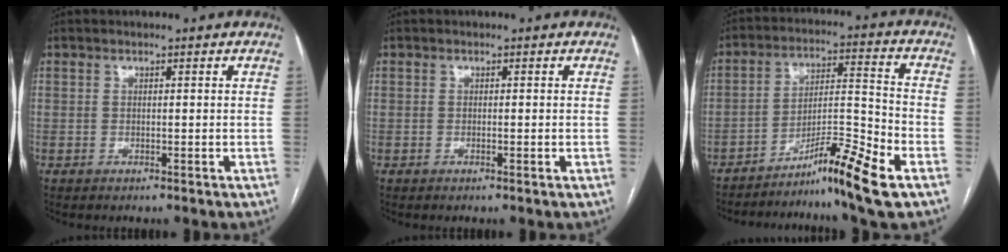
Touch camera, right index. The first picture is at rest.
{"total": 0.7, "force": [-0.3, 0.0, 0.6], "torque": [-0.013, 0.000, -0.003]}
{"total": 11.9, "force": [-8.0, -0.9, 8.8], "torque": [-0.149, -0.002, -0.133]}